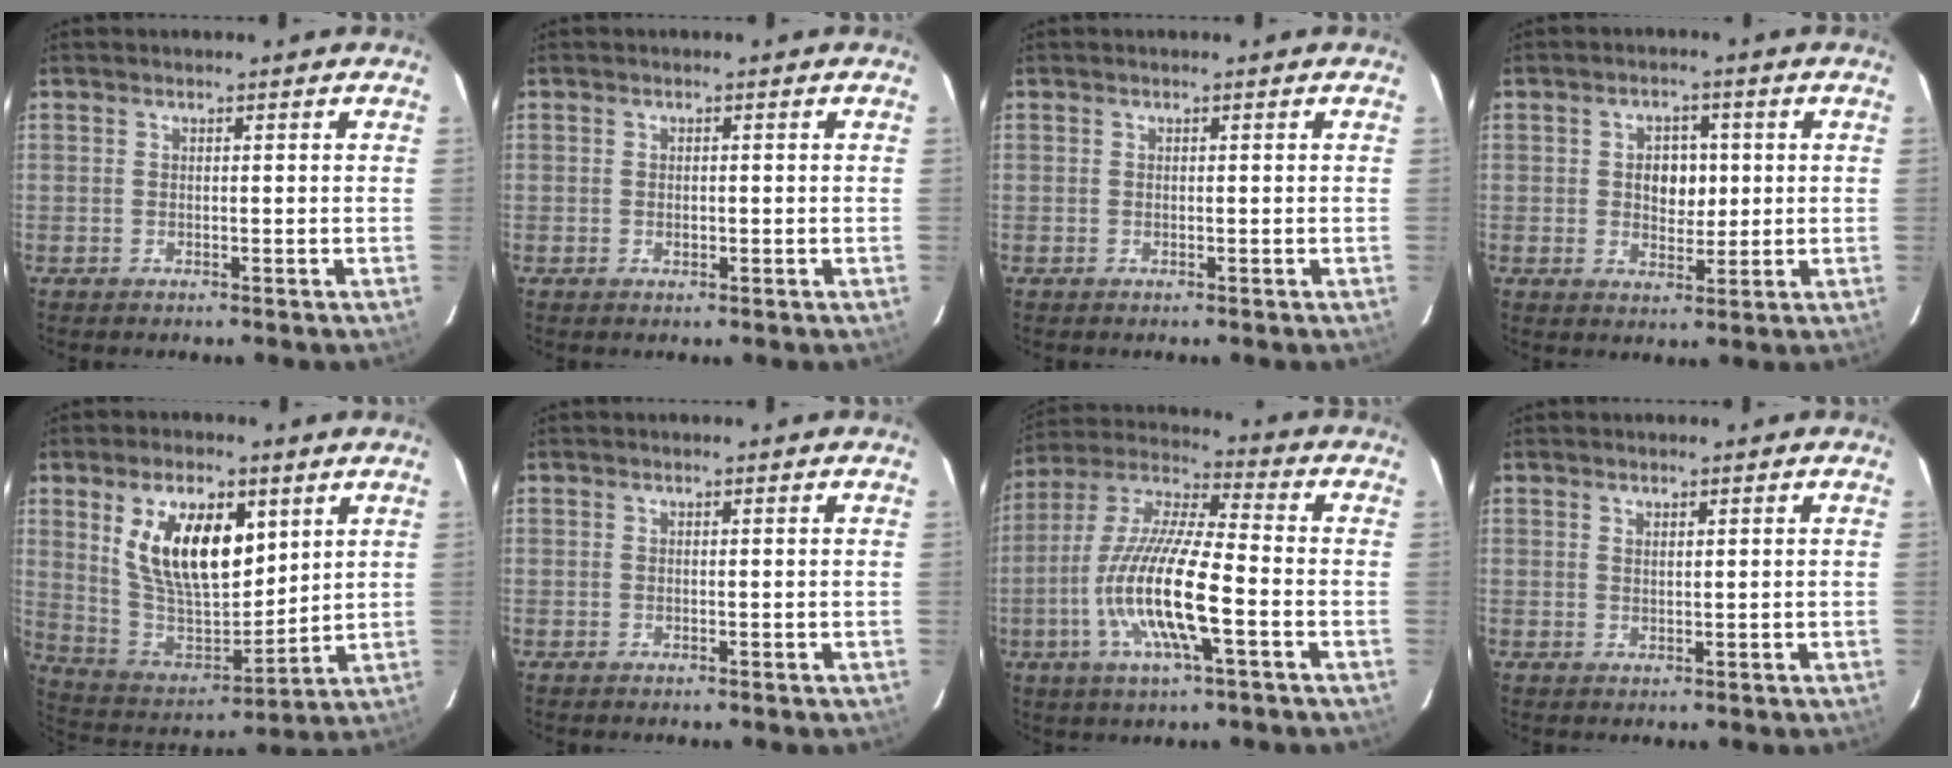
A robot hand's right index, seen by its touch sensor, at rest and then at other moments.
{"total": 1.2, "force": [-0.3, 0.9, 0.8], "torque": [-0.013, 0.002, -0.004]}
{"total": 0.0}
{"total": 5.2, "force": [0.5, 3.9, 3.5], "torque": [-0.056, 0.009, 0.012]}
{"total": 17.5, "force": [6.7, 8.7, 13.7], "torque": [-0.254, 0.003, 0.138]}
{"total": 0.0}
{"total": 16.7, "force": [-4.9, 3.0, 15.6], "torque": [-0.313, -0.010, -0.101]}
{"total": 1.0, "force": [0.7, 0.3, 0.6], "torque": [-0.010, 0.001, 0.013]}